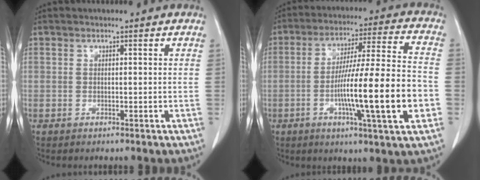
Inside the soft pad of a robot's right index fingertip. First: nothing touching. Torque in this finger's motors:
{"motor_torque": [1.95, -0.19, 1.05, 0.13]}